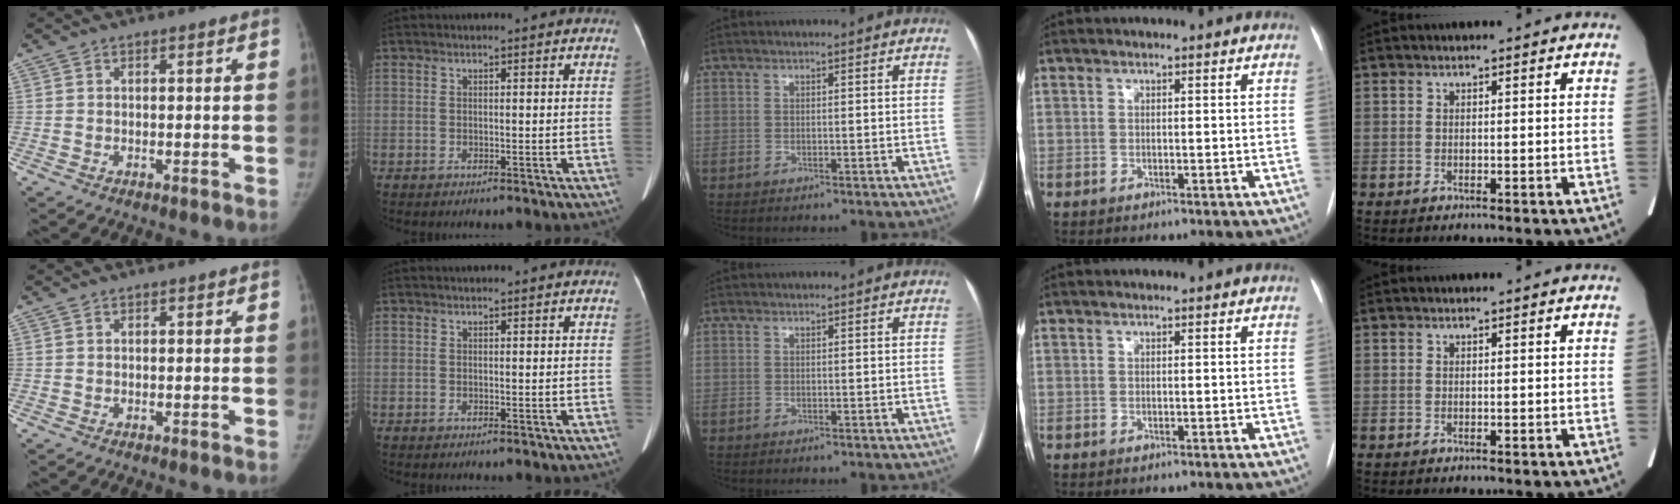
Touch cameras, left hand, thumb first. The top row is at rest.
{}